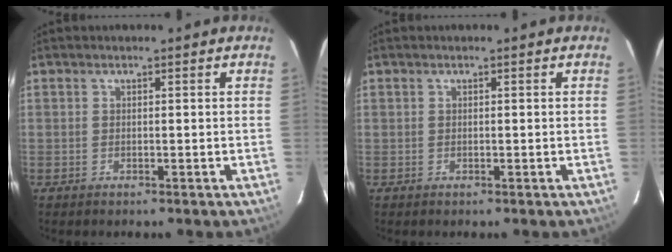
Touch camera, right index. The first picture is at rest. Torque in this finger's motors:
{"motor_torque": [-0.07, 0.01, 0.00, 0.00]}